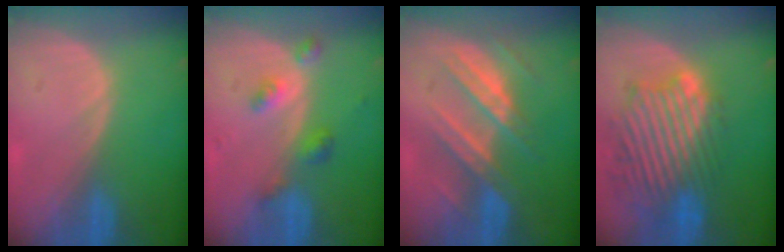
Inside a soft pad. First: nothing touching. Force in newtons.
{"total": 4.6, "press": 4.2, "slide": 1.7}
{"total": 7.4, "press": 7.4, "slide": 0.4}
{"total": 12.3, "press": 11.0, "slide": 5.5}